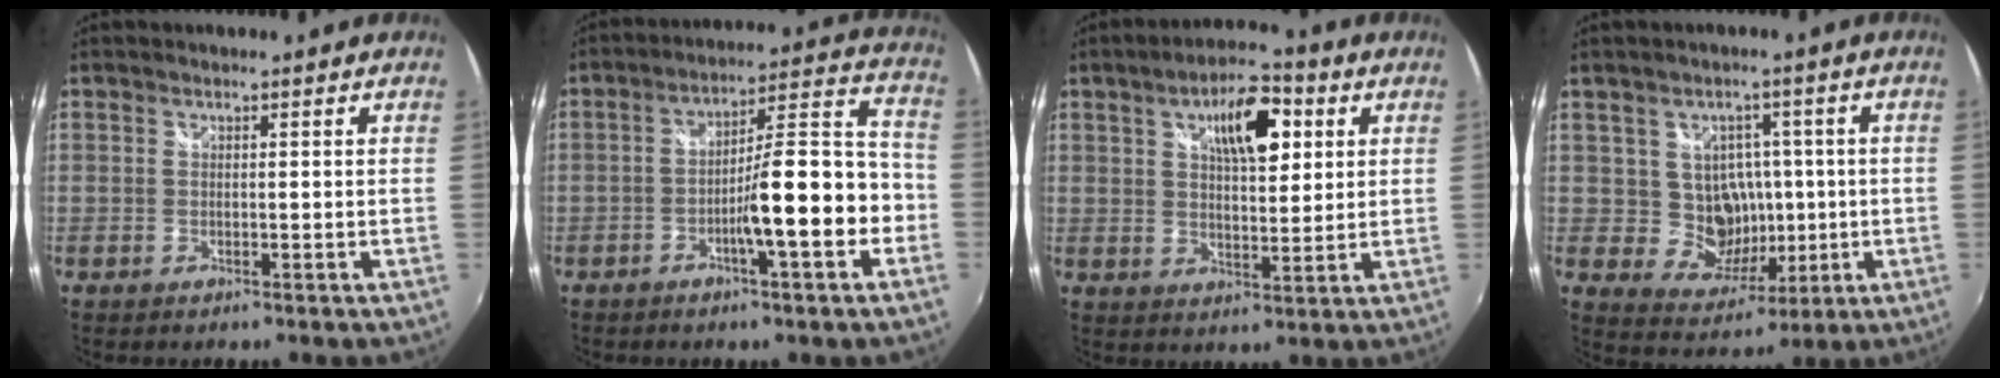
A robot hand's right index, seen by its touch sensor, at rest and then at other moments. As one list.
[{"total": 13.5, "force": [-4.6, 1.7, 12.6], "torque": [-0.182, 0.023, -0.069]}, {"total": 11.0, "force": [4.3, 4.4, 9.2], "torque": [-0.140, 0.024, 0.069]}, {"total": 8.4, "force": [0.3, 7.9, 2.8], "torque": [-0.060, 0.008, 0.022]}]